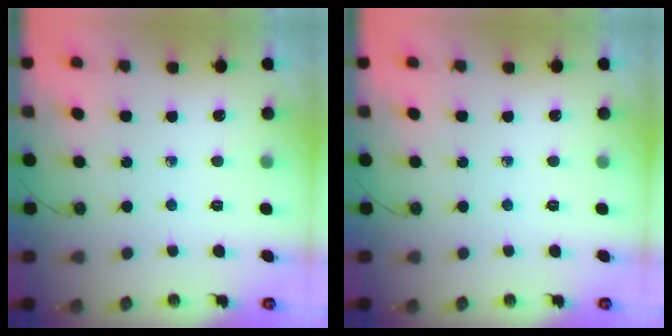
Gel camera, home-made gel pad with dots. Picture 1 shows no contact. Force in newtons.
{"total": 0.0}